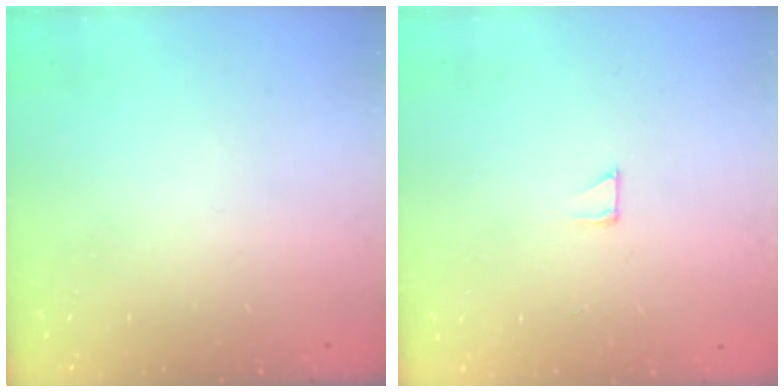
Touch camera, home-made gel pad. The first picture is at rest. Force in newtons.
{"total": 2.5, "press": 2.5, "slide": 0.1}